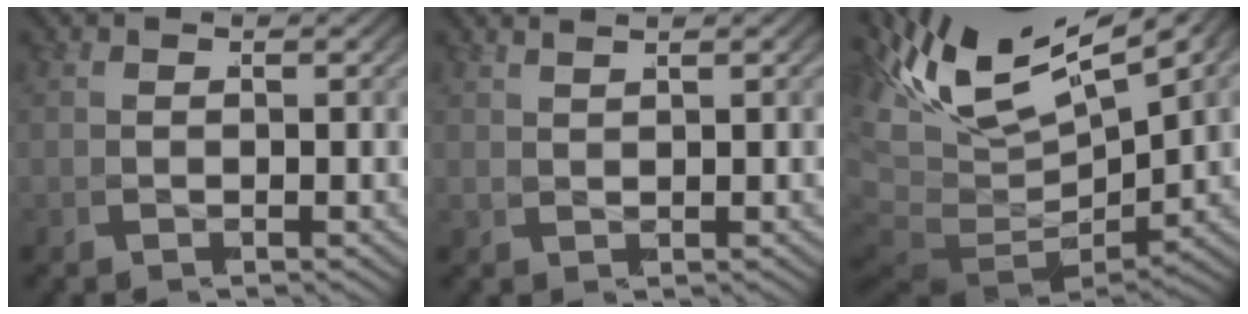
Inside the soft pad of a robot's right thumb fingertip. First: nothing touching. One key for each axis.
{"total": 1.4, "fx": 1.3, "fy": -0.4, "fz": -0.2, "tx": 0.011, "ty": 0.009, "tz": 0.025}
{"total": 11.8, "fx": 0.0, "fy": 7.9, "fz": 8.7, "tx": -0.176, "ty": -0.045, "tz": 0.016}